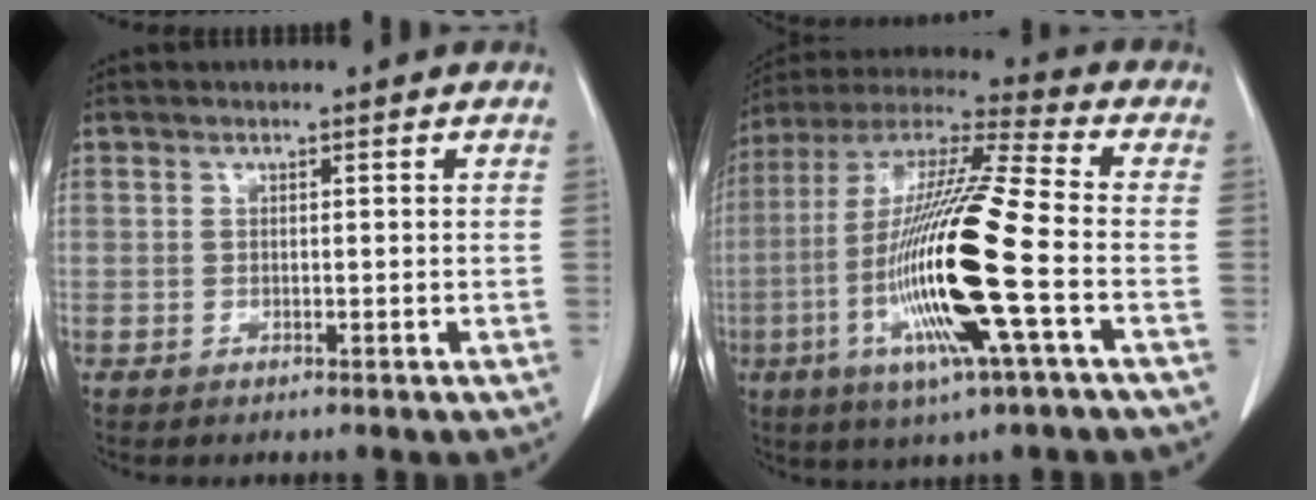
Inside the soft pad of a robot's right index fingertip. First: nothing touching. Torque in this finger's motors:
{"motor_torque": [2.14, 0.00, 1.05, 0.21]}